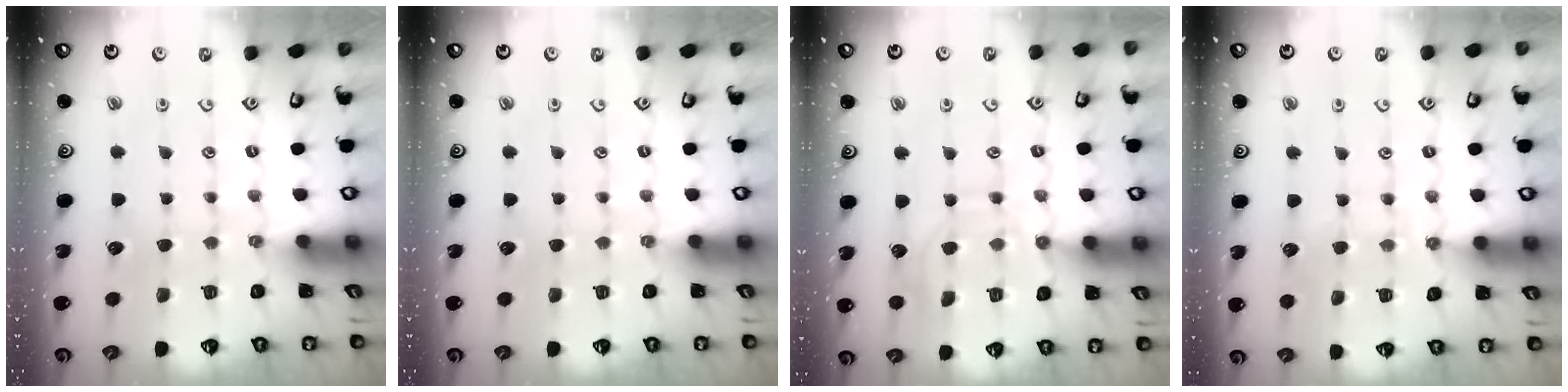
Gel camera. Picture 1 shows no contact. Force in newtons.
{"total": 0.0}
{"total": 10.1, "press": 10.1, "slide": 0.7}
{"total": 6.9, "press": 6.9, "slide": 0.8}